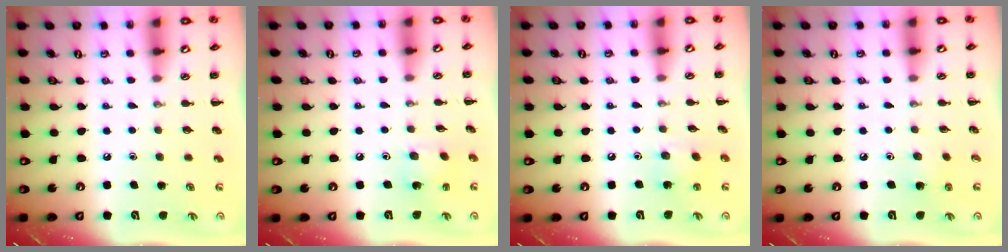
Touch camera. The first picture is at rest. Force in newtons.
{"total": 3.6, "press": 3.4, "slide": 1.2}
{"total": 4.6, "press": 4.5, "slide": 0.9}
{"total": 3.1, "press": 2.9, "slide": 1.0}